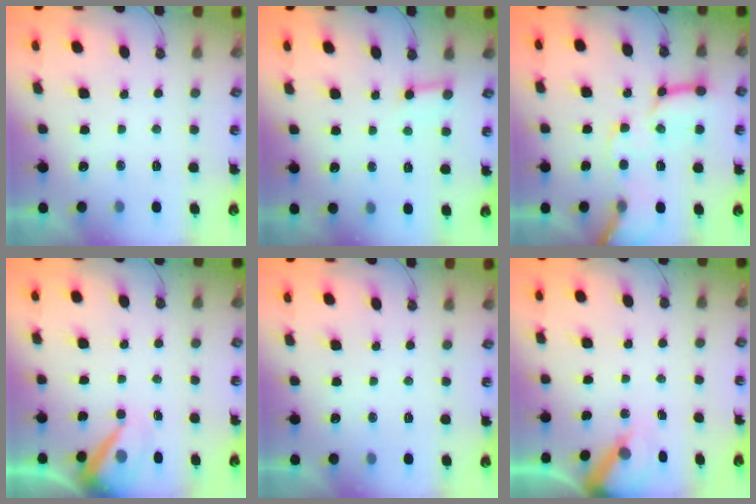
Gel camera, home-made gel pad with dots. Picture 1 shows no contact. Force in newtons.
{"total": 3.7, "press": 3.7, "slide": 0.5}
{"total": 16.6, "press": 16.5, "slide": 1.9}
{"total": 7.8, "press": 7.7, "slide": 0.6}
{"total": 0.0}
{"total": 6.4, "press": 6.3, "slide": 0.7}